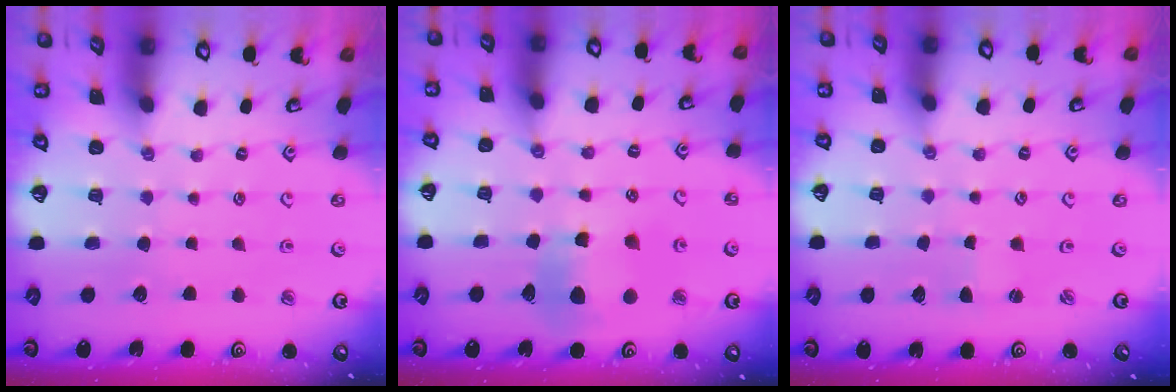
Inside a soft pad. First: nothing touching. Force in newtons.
{"total": 9.9, "press": 9.8, "slide": 1.3}
{"total": 0.9, "press": 0.9, "slide": 0.2}